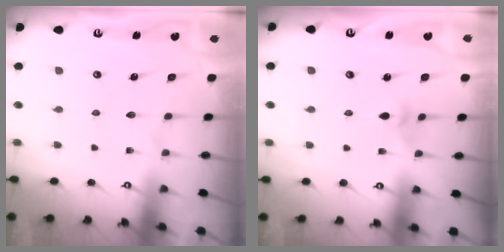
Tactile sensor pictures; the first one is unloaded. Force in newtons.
{"total": 3.2, "press": 3.1, "slide": 0.7}